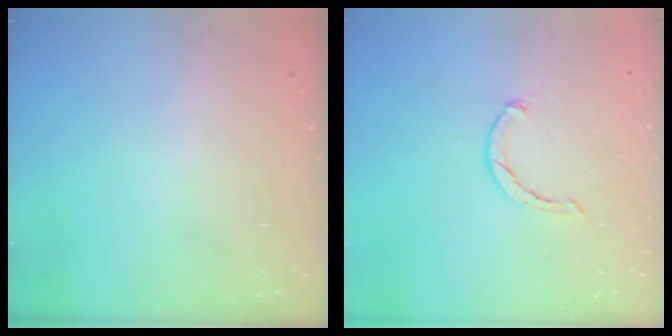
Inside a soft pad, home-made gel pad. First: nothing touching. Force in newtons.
{"total": 1.8, "press": 1.8, "slide": 0.4}